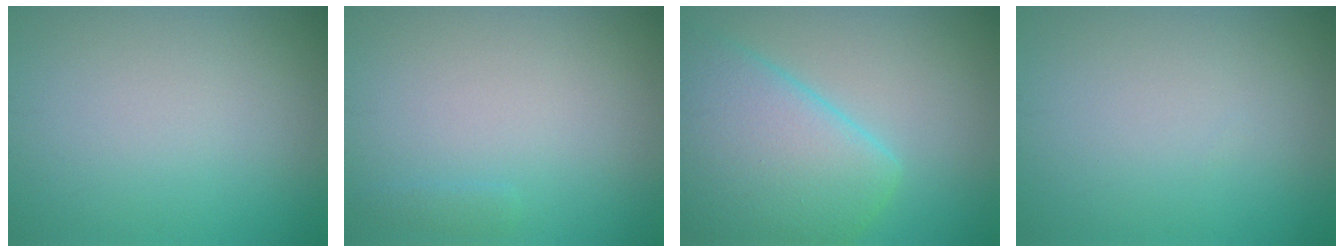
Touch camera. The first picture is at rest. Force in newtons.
{"total": 0.7, "press": 0.7, "slide": 0.0}
{"total": 8.8, "press": 8.8, "slide": 0.4}
{"total": 0.0}